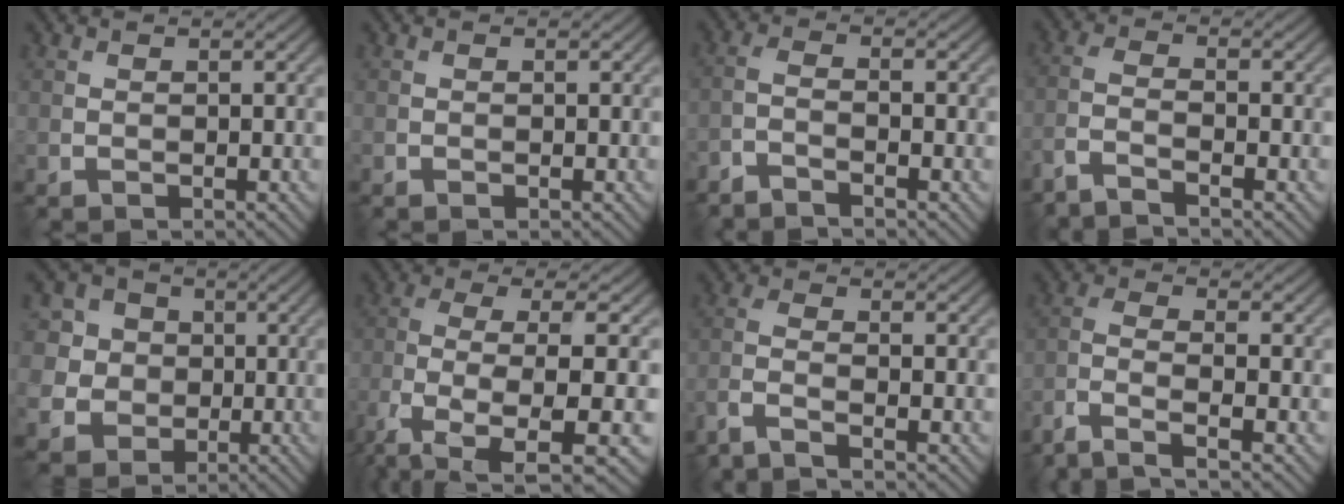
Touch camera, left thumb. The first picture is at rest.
{"total": 0.0}
{"total": 2.6, "force": [-2.1, 0.3, 1.4], "torque": [-0.028, -0.001, -0.053]}
{"total": 3.6, "force": [-2.9, 0.4, 2.0], "torque": [-0.041, -0.001, -0.072]}
{"total": 8.2, "force": [0.7, 7.6, 2.8], "torque": [-0.099, 0.005, -0.006]}
{"total": 11.1, "force": [-5.3, 3.2, 9.2], "torque": [-0.180, -0.021, -0.088]}
{"total": 3.6, "force": [-2.6, 0.5, 2.4], "torque": [-0.052, -0.004, -0.070]}
{"total": 5.3, "force": [-3.7, 0.9, 3.7], "torque": [-0.070, -0.003, -0.088]}